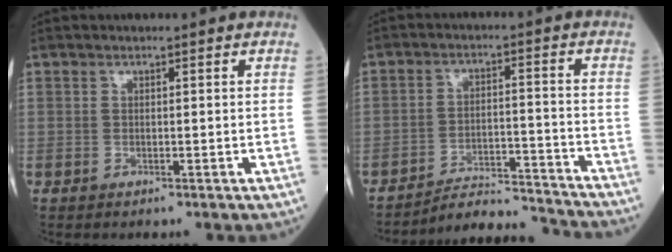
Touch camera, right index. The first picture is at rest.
{"total": 9.8, "force": [-9.8, -0.7, 0.0], "torque": [0.002, 0.018, -0.158]}